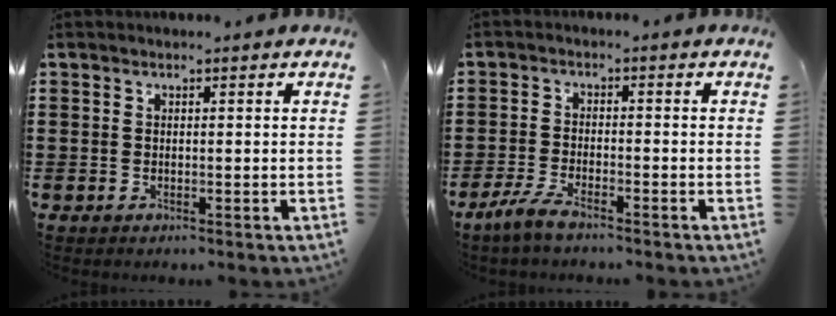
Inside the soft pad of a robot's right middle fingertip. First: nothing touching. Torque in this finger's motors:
{"motor_torque": [1.91, 0.23, 0.31, 0.08]}